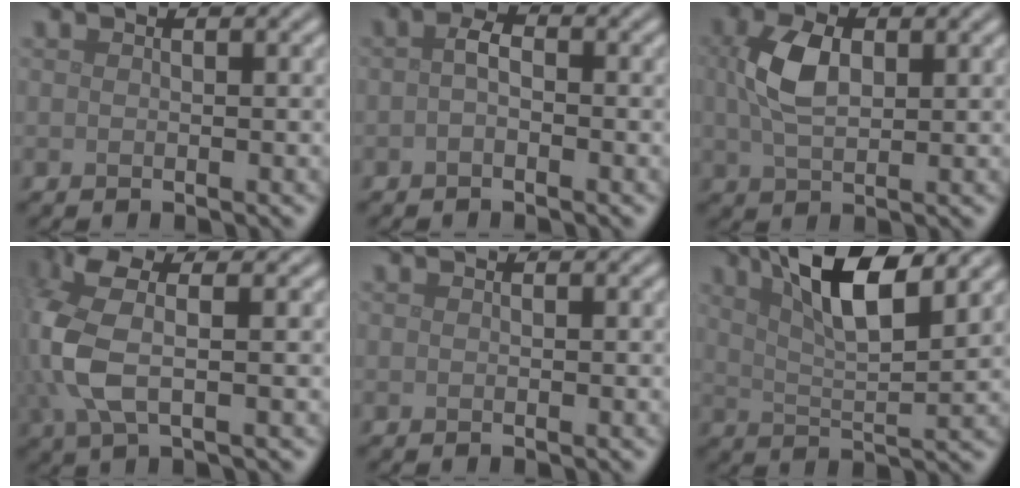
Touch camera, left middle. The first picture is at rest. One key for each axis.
{"total": 1.6, "fx": -0.4, "fy": 0.9, "fz": 1.4, "tx": -0.028, "ty": 0.005, "tz": -0.010}
{"total": 4.6, "fx": 1.0, "fy": 2.8, "fz": 3.6, "tx": -0.089, "ty": 0.001, "tz": 0.020}
{"total": 5.8, "fx": 0.2, "fy": 2.5, "fz": 5.3, "tx": -0.132, "ty": 0.004, "tz": 0.002}
{"total": 0.0}
{"total": 8.1, "fx": 4.3, "fy": 2.1, "fz": 6.5, "tx": -0.110, "ty": 0.009, "tz": 0.074}